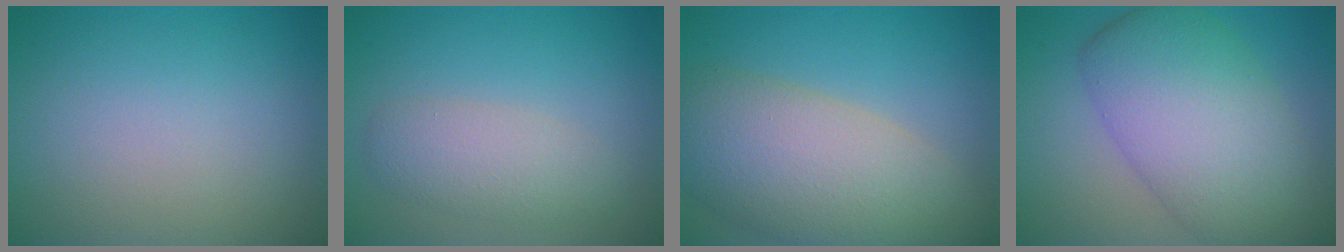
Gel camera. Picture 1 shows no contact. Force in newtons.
{"total": 3.2, "press": 3.2, "slide": 0.1}
{"total": 9.9, "press": 9.8, "slide": 1.0}
{"total": 10.5, "press": 10.4, "slide": 0.7}